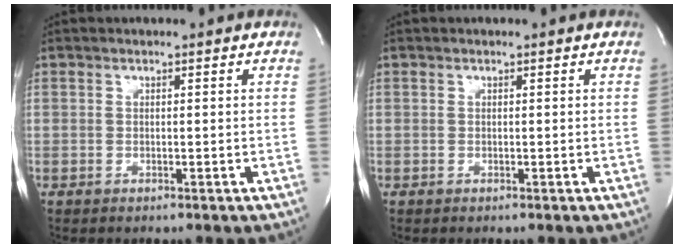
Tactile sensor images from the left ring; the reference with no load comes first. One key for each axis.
{"total": 0.0}